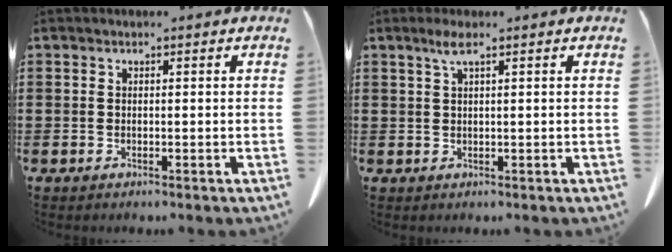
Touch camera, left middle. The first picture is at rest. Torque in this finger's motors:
{"motor_torque": [0.45, 0.04, 0.07, 0.05]}